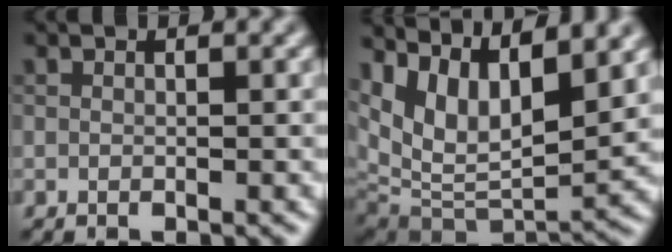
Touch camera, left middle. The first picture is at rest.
{"total": 12.3, "force": [5.3, 5.8, 9.5], "torque": [-0.172, 0.003, 0.101]}